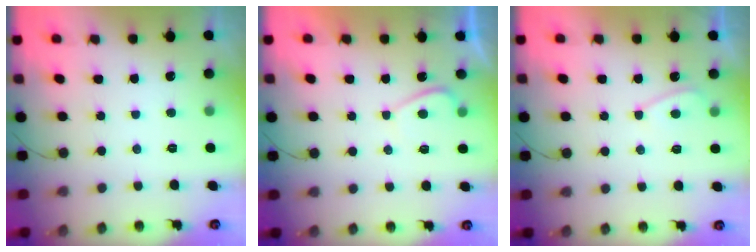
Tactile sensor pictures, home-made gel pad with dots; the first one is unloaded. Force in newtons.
{"total": 1.8, "press": 1.7, "slide": 0.6}
{"total": 3.8, "press": 3.7, "slide": 0.5}